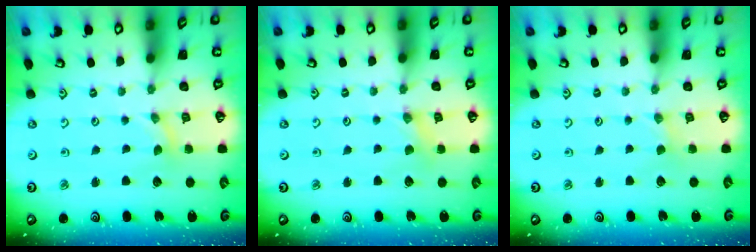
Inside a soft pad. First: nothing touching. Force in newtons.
{"total": 1.4, "press": 1.3, "slide": 0.3}
{"total": 0.0}